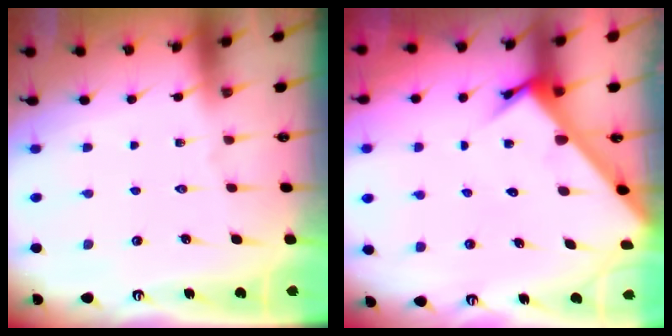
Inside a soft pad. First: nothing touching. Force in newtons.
{"total": 5.6, "press": 5.6, "slide": 0.4}